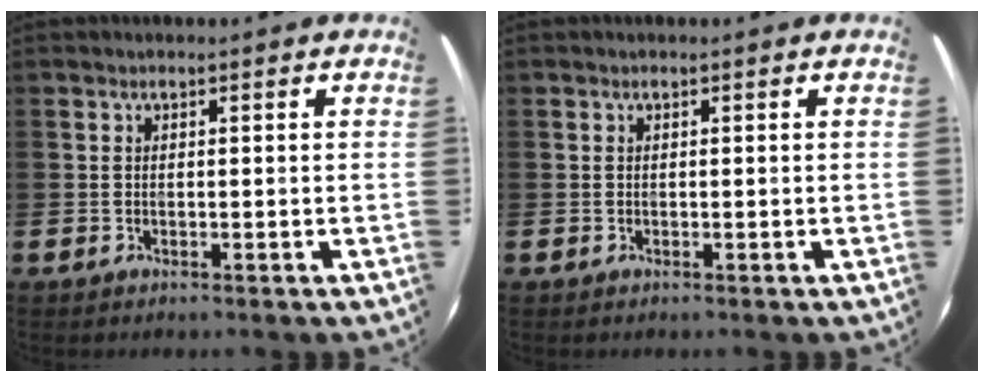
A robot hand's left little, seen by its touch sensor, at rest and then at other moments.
{"total": 0.0}